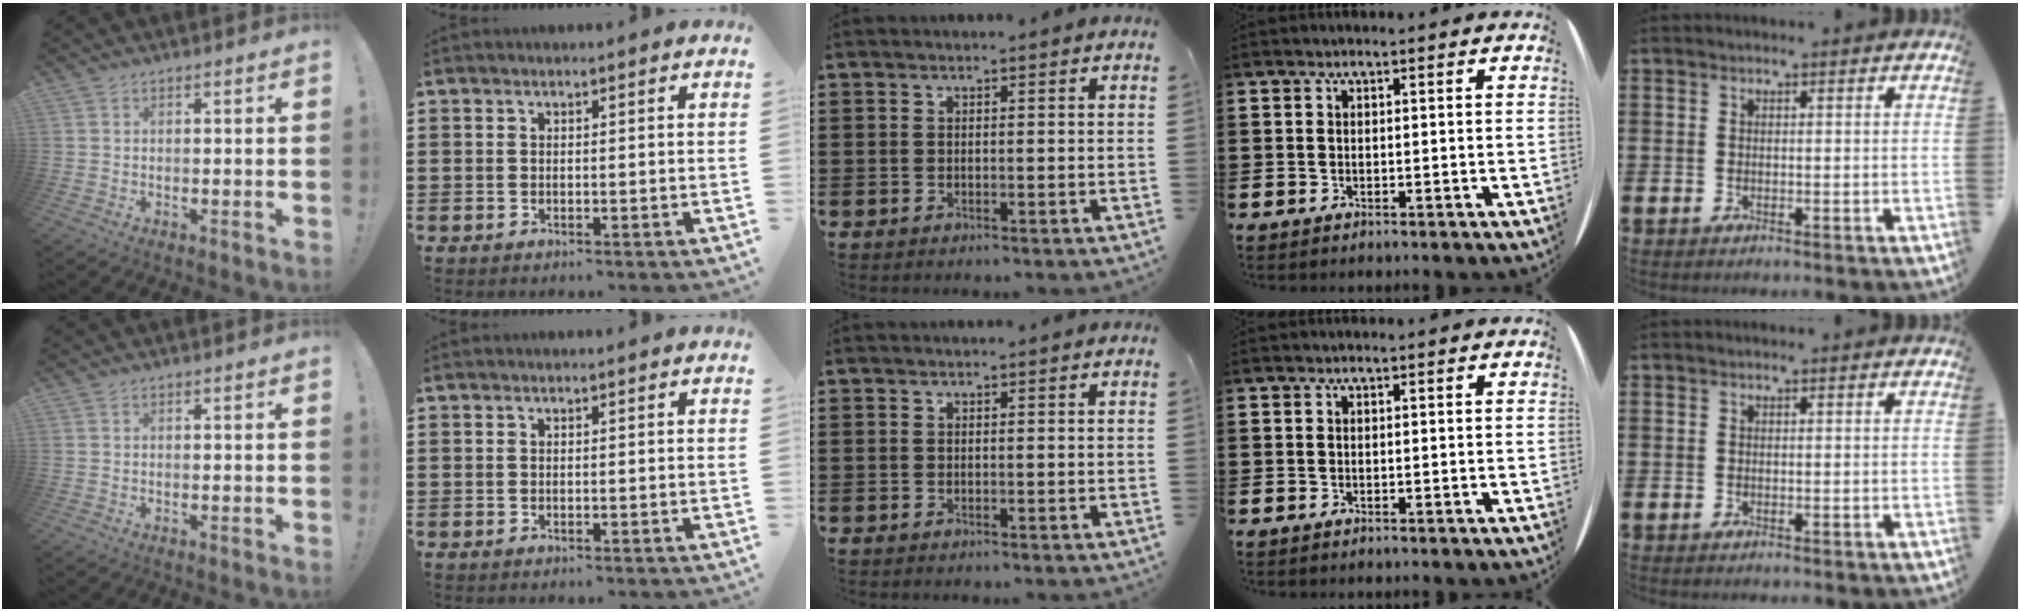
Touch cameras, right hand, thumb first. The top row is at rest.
{}